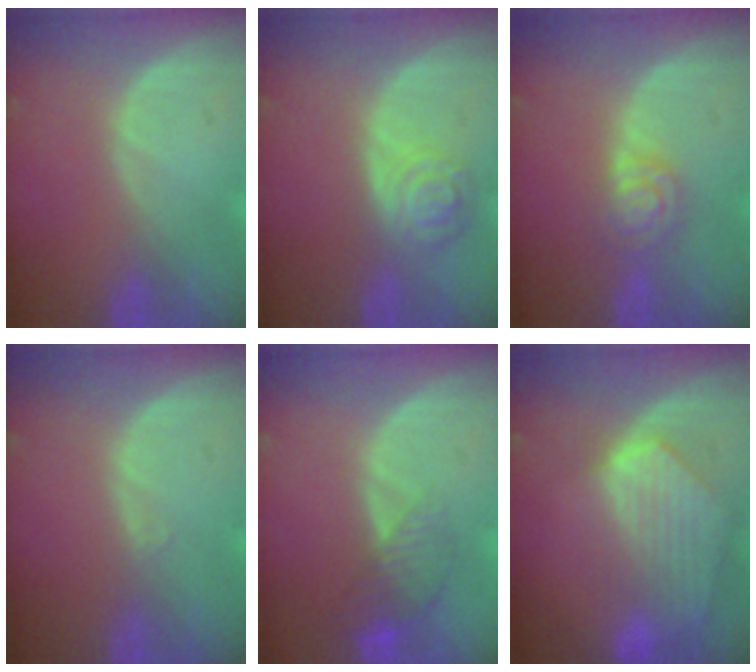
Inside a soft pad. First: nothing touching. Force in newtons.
{"total": 5.3, "press": 4.8, "slide": 2.3}
{"total": 4.7, "press": 4.0, "slide": 2.5}
{"total": 0.6, "press": 0.4, "slide": 0.4}
{"total": 4.3, "press": 3.8, "slide": 2.1}
{"total": 9.2, "press": 8.0, "slide": 4.5}